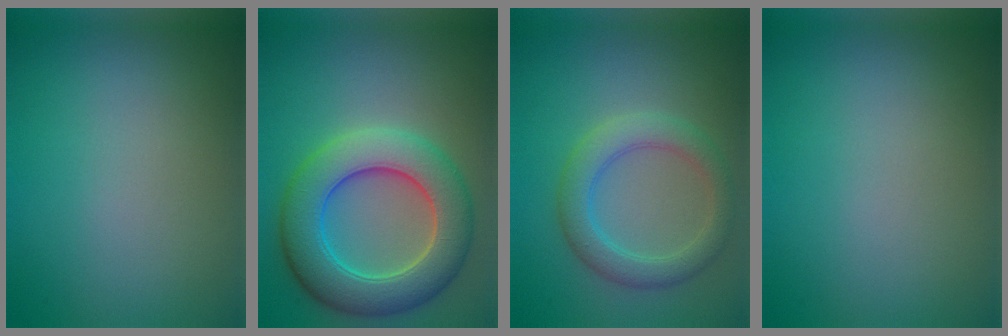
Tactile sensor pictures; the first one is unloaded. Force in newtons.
{"total": 8.4, "press": 8.4, "slide": 0.3}
{"total": 3.8, "press": 3.8, "slide": 0.3}
{"total": 0.0}